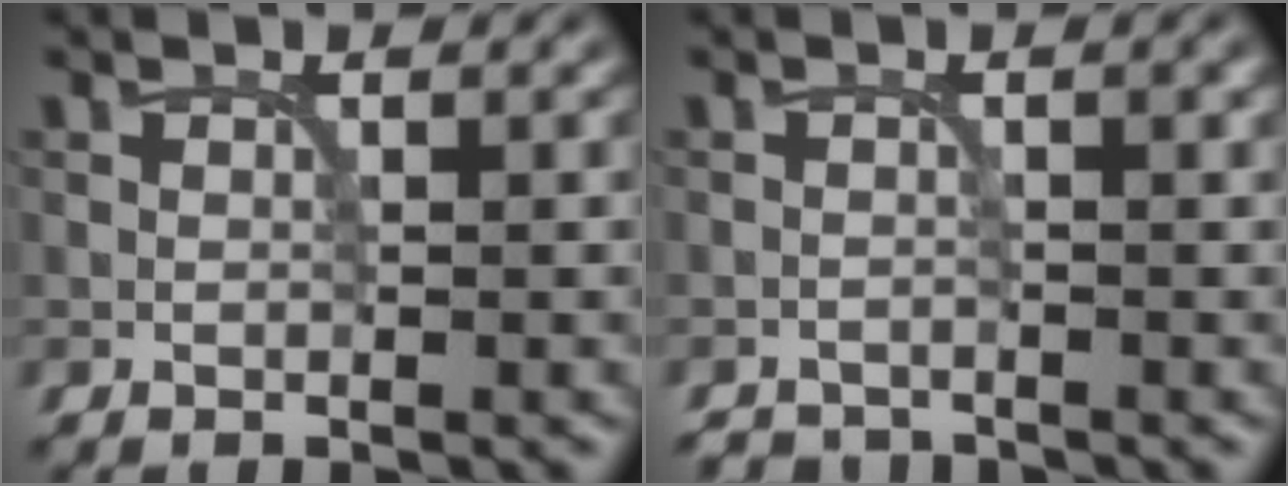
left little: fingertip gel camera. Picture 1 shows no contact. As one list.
[{"total": 2.0, "force": [-1.9, 0.4, 0.4], "torque": [-0.004, -0.002, -0.034]}]